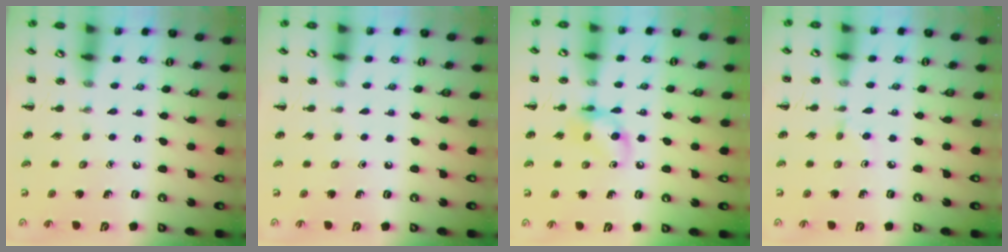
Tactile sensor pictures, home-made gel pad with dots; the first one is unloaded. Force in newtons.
{"total": 0.0}
{"total": 10.2, "press": 10.1, "slide": 1.0}
{"total": 3.6, "press": 3.3, "slide": 1.6}